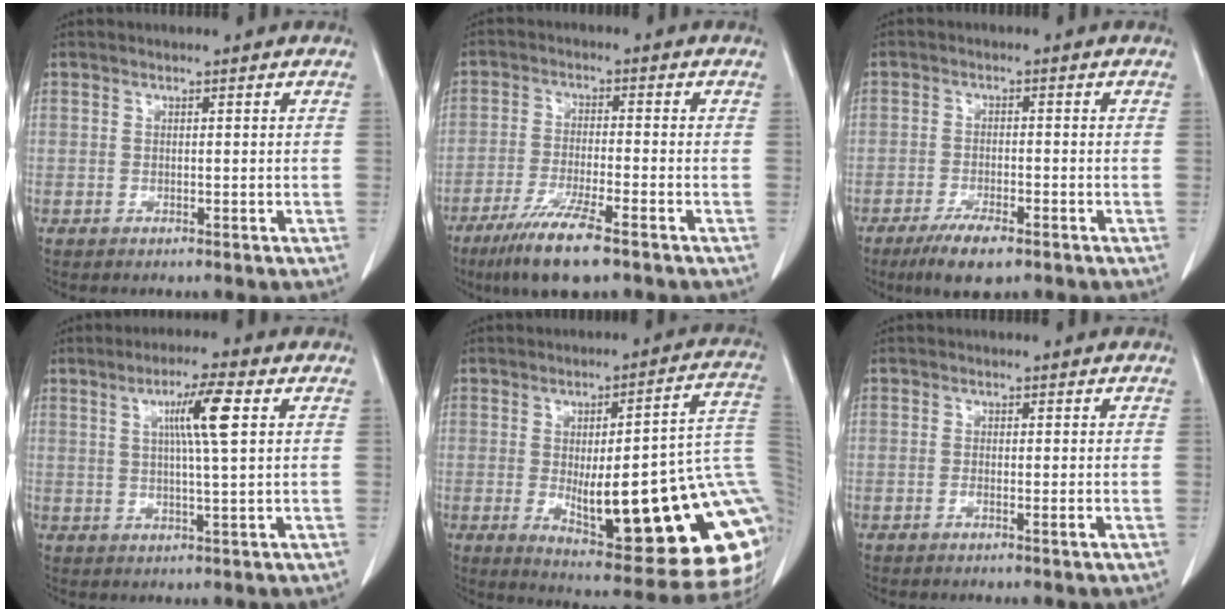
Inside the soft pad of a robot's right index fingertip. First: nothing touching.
{"total": 9.4, "force": [-6.2, 0.7, 7.0], "torque": [-0.132, -0.025, -0.108]}
{"total": 5.8, "force": [-3.8, 1.4, 4.1], "torque": [-0.078, -0.010, -0.062]}
{"total": 6.9, "force": [2.0, -0.4, 6.6], "torque": [-0.115, 0.002, 0.034]}
{"total": 28.5, "force": [-4.5, 6.0, 27.5], "torque": [-0.256, 0.006, -0.052]}
{"total": 1.4, "force": [-0.6, 0.1, 1.3], "torque": [-0.021, -0.001, -0.009]}